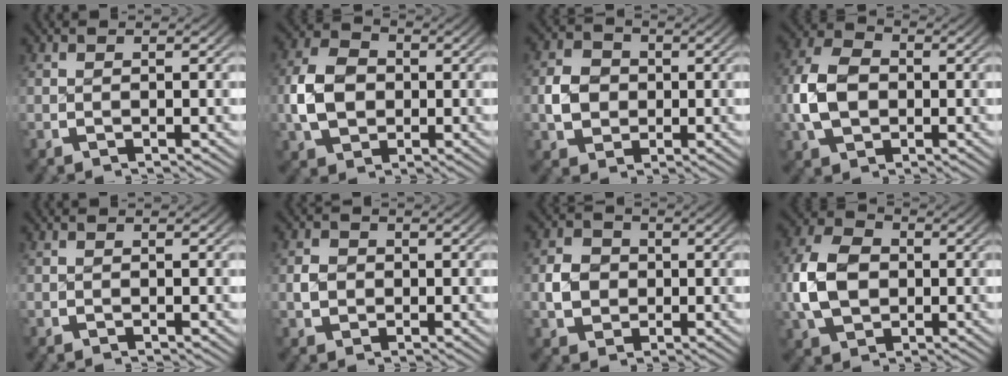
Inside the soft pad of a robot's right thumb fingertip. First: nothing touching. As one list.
[{"total": 7.5, "force": [-0.4, 5.7, 4.9], "torque": [-0.106, -0.017, 0.002]}, {"total": 5.2, "force": [-0.4, 4.3, 2.9], "torque": [-0.062, -0.012, -0.001]}, {"total": 7.6, "force": [-0.2, 5.6, 5.1], "torque": [-0.114, -0.017, 0.004]}, {"total": 0.0}, {"total": 2.1, "force": [-0.2, 1.8, 1.0], "torque": [-0.015, 0.000, -0.003]}, {"total": 4.6, "force": [-0.4, 3.9, 2.4], "torque": [-0.050, -0.010, 0.000]}, {"total": 8.7, "force": [-0.1, 6.4, 5.8], "torque": [-0.133, -0.025, 0.012]}]